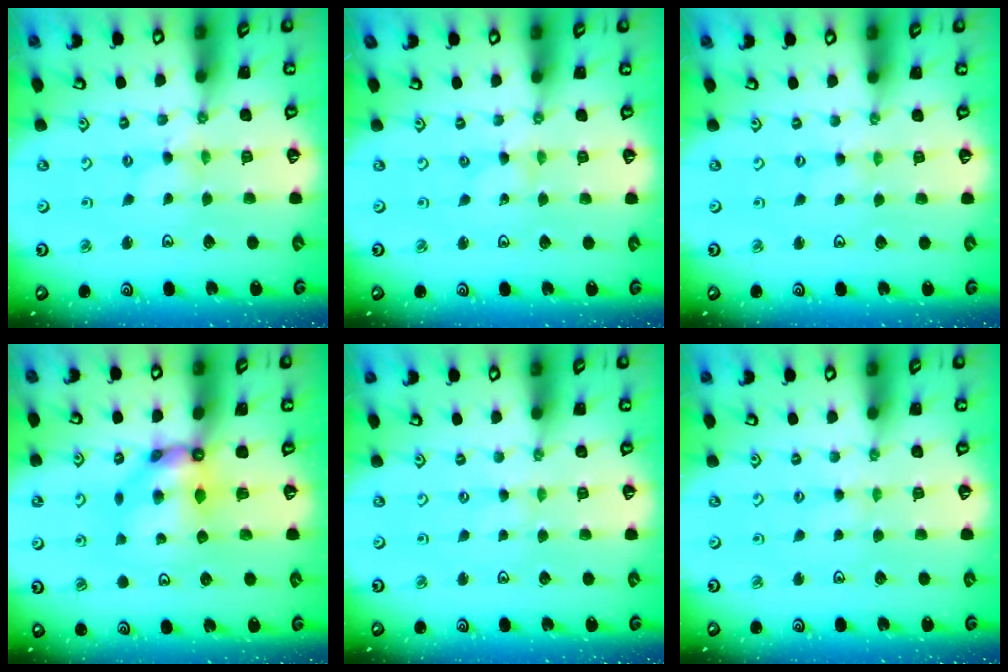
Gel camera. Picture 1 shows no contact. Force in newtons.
{"total": 0.0}
{"total": 0.0}
{"total": 8.8, "press": 8.8, "slide": 0.7}
{"total": 0.5, "press": 0.5, "slide": 0.1}
{"total": 1.3, "press": 1.3, "slide": 0.3}